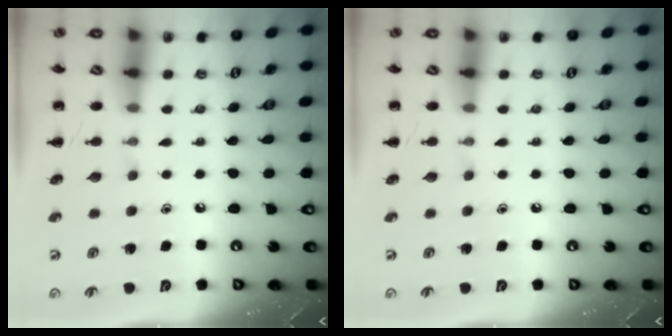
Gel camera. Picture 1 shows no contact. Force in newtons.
{"total": 0.0}